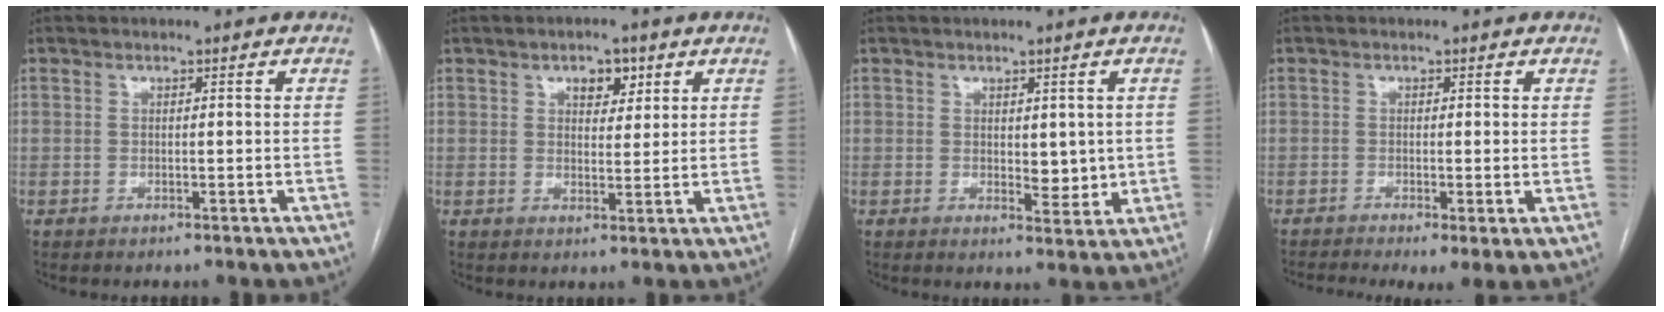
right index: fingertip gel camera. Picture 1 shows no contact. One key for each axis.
{"total": 4.1, "fx": 2.2, "fy": 2.2, "fz": 2.7, "tx": -0.037, "ty": 0.005, "tz": 0.034}
{"total": 3.8, "fx": 0.6, "fy": 2.1, "fz": 3.1, "tx": -0.043, "ty": -0.013, "tz": 0.014}
{"total": 5.4, "fx": -2.7, "fy": 1.3, "fz": 4.5, "tx": -0.070, "ty": -0.014, "tz": -0.049}